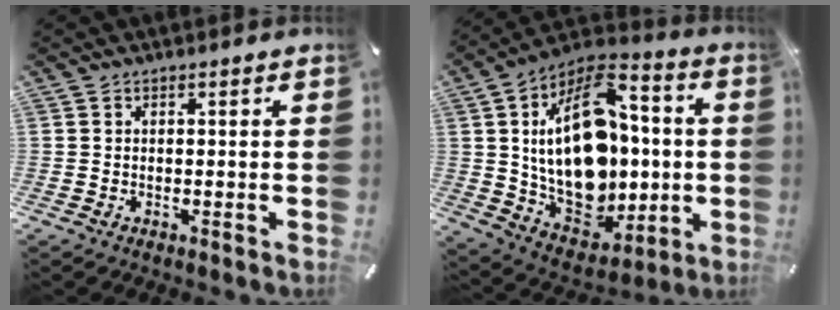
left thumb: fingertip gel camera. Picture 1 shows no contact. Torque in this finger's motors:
{"motor_torque": [2.50, 2.50, 1.75, -1.02, 0.81]}